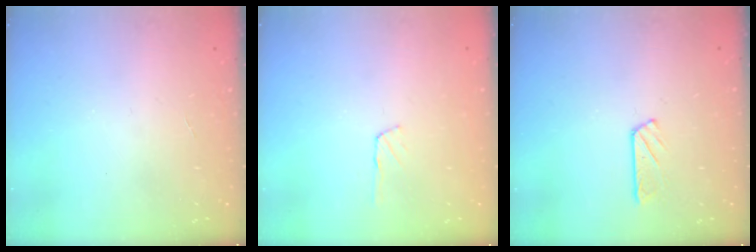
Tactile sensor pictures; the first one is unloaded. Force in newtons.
{"total": 3.4, "press": 3.4, "slide": 0.4}
{"total": 3.5, "press": 3.4, "slide": 0.4}